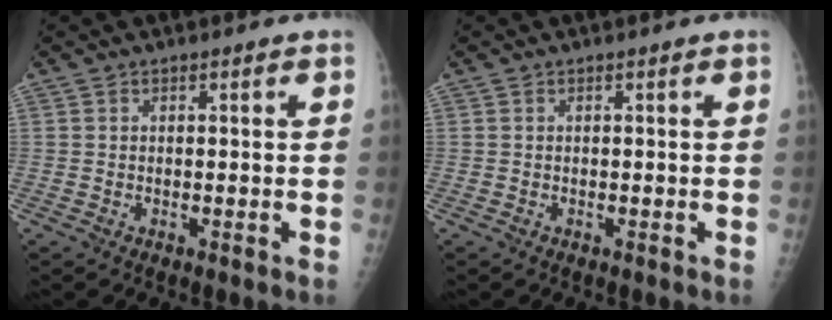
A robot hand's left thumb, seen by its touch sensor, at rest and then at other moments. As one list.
[{"total": 0.0}]